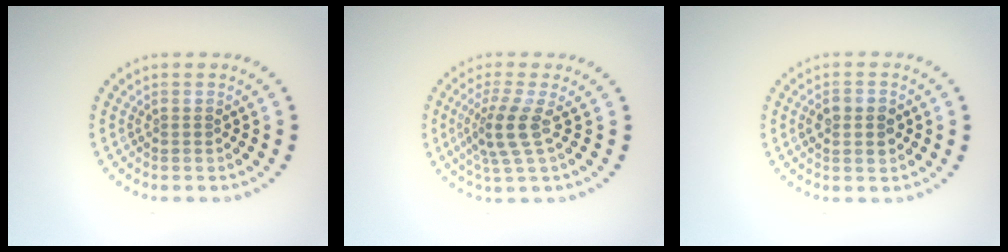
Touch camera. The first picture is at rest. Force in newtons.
{"total": 3.3, "press": 2.6, "slide": 2.1}
{"total": 2.8, "press": 2.8, "slide": 0.0}